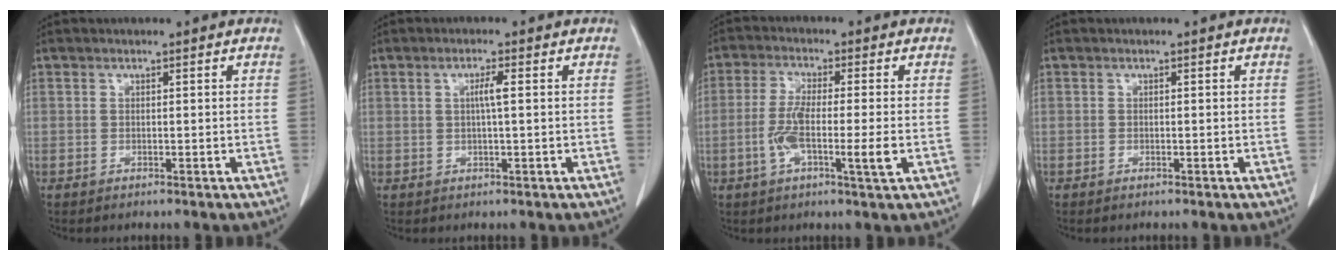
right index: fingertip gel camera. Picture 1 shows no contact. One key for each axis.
{"total": 2.2, "fx": 0.3, "fy": -0.1, "fz": 2.2, "tx": -0.041, "ty": 0.003, "tz": 0.003}
{"total": 7.5, "fx": -1.8, "fy": 0.4, "fz": 7.3, "tx": -0.137, "ty": -0.006, "tz": -0.036}
{"total": 0.5, "fx": -0.4, "fy": 0.1, "fz": 0.3, "tx": -0.012, "ty": -0.002, "tz": -0.007}